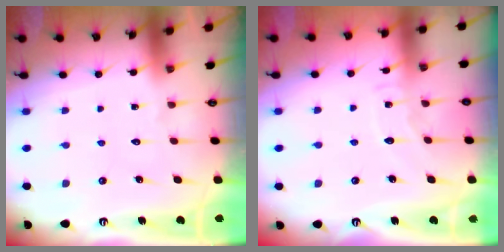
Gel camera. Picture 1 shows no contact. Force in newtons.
{"total": 5.3, "press": 5.3, "slide": 0.5}